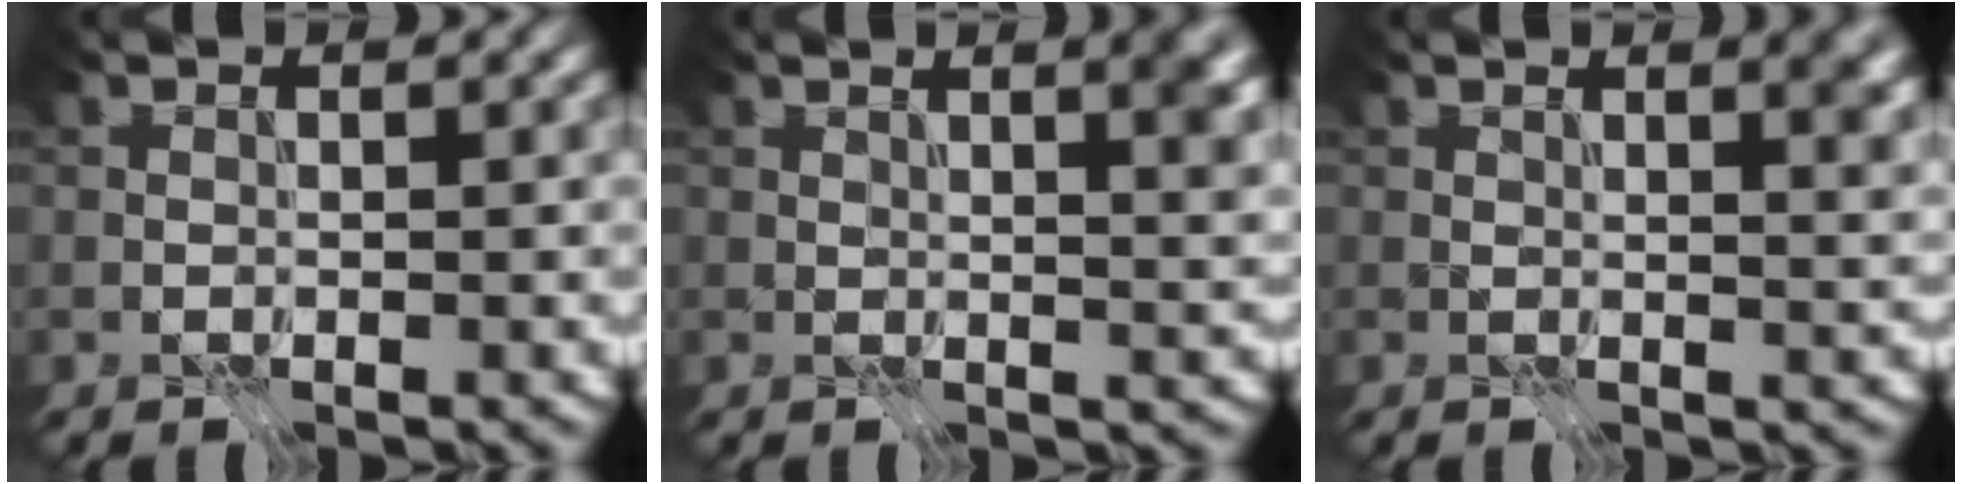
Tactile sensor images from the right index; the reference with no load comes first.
{"total": 3.6, "force": [1.8, 0.6, 3.0], "torque": [-0.036, 0.003, 0.029]}
{"total": 2.7, "force": [1.4, 0.6, 2.3], "torque": [-0.031, 0.000, 0.024]}